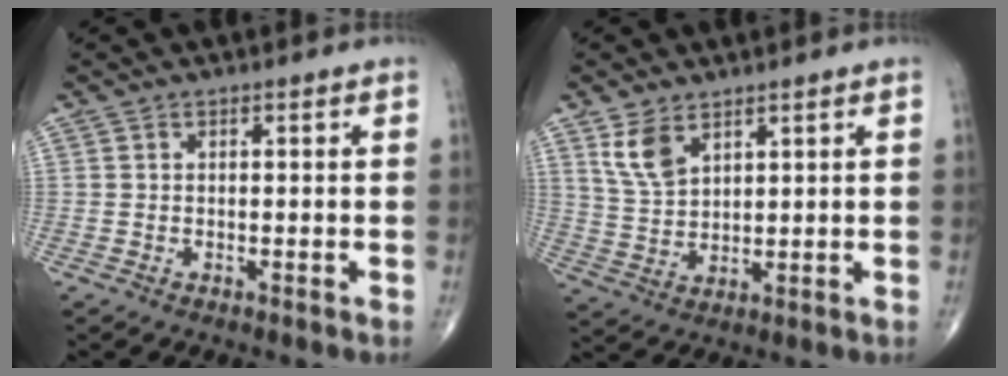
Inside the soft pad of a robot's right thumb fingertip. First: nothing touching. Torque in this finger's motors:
{"motor_torque": [-0.74, 0.90, 0.07, -0.05, 0.07]}